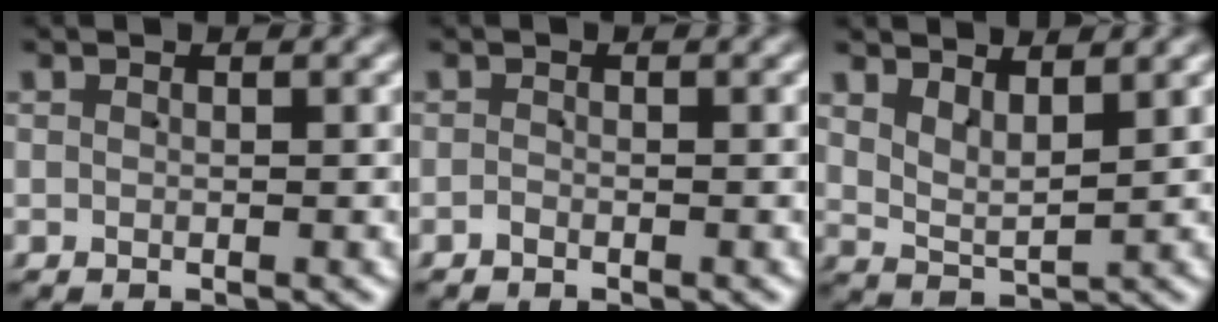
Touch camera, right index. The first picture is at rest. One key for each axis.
{"total": 0.7, "fx": -0.7, "fy": -0.1, "fz": -0.1, "tx": 0.003, "ty": 0.004, "tz": -0.017}
{"total": 3.4, "fx": 3.0, "fy": 1.2, "fz": 1.1, "tx": -0.027, "ty": 0.003, "tz": 0.049}